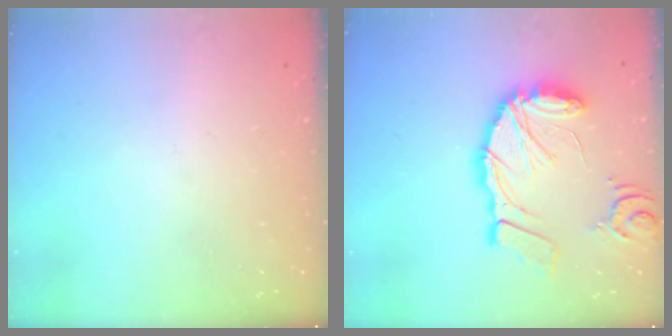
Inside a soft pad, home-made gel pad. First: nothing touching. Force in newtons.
{"total": 17.5, "press": 17.4, "slide": 1.8}